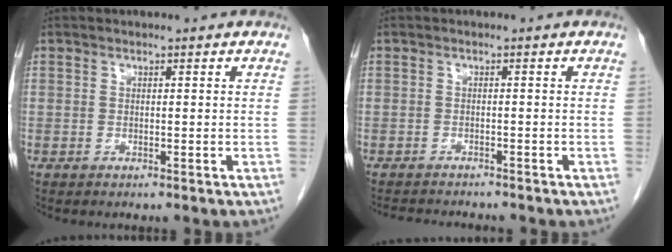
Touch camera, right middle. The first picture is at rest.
{"total": 5.2, "force": [-5.0, 0.5, 1.4], "torque": [-0.019, -0.010, -0.075]}